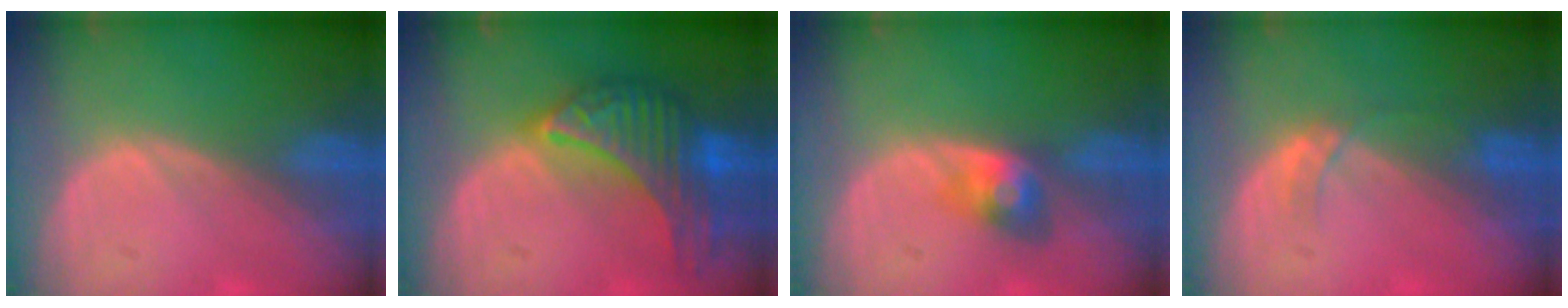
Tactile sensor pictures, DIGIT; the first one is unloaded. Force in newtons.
{"total": 9.6, "press": 9.6, "slide": 0.6}
{"total": 3.4, "press": 3.4, "slide": 0.2}
{"total": 2.7, "press": 2.4, "slide": 1.3}